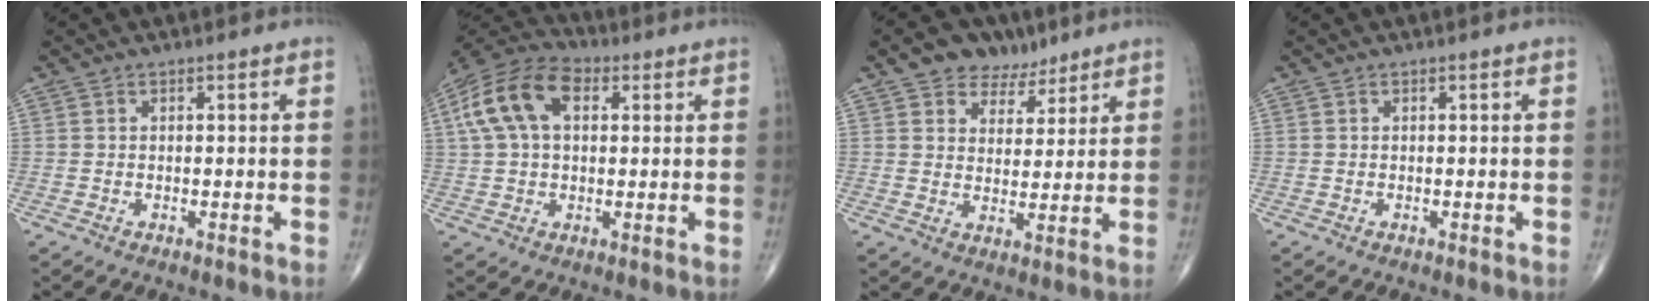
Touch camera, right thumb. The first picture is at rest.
{"total": 13.7, "force": [3.7, 8.5, 10.1], "torque": [-0.191, 0.029, 0.061]}
{"total": 8.4, "force": [5.7, 5.5, 2.9], "torque": [-0.008, -0.024, 0.091]}
{"total": 0.0}